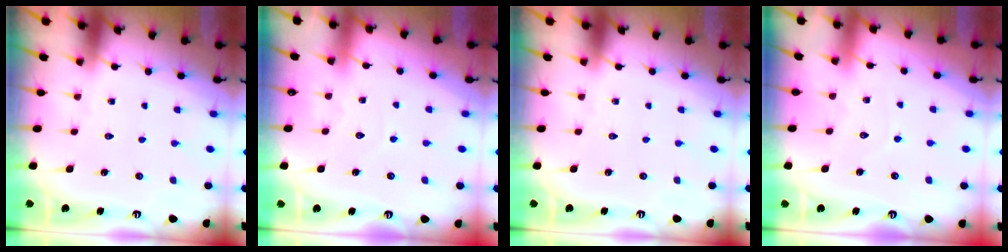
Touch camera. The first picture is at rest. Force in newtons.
{"total": 3.0, "press": 2.9, "slide": 0.3}
{"total": 0.0}
{"total": 3.0, "press": 2.9, "slide": 0.4}